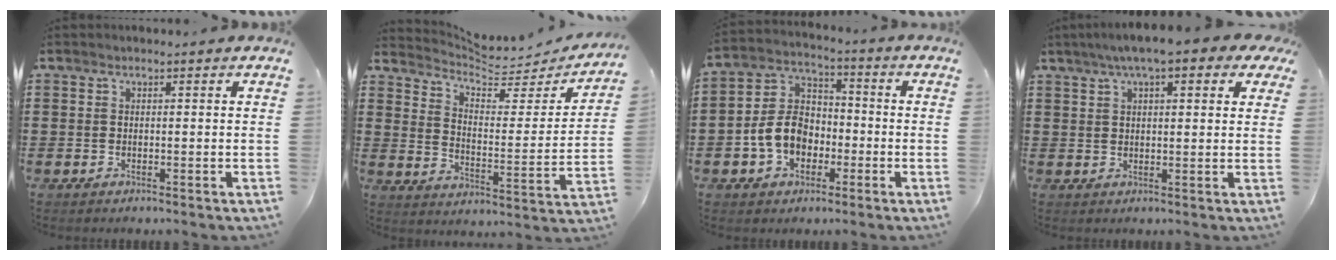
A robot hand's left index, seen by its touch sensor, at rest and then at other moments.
{"total": 5.2, "force": [4.9, 1.0, 1.5], "torque": [-0.049, -0.045, 0.079]}
{"total": 8.1, "force": [-2.6, 6.2, 4.5], "torque": [-0.121, 0.013, -0.056]}
{"total": 5.9, "force": [3.6, 1.1, 4.5], "torque": [-0.087, 0.004, 0.061]}